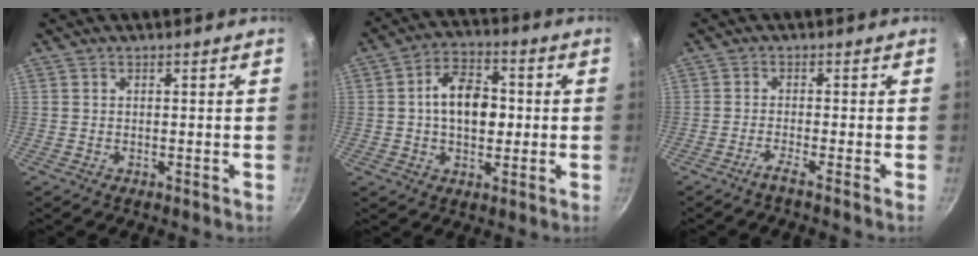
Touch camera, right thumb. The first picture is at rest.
{"total": 10.9, "force": [0.3, 7.2, 8.1], "torque": [-0.099, 0.018, -0.006]}
{"total": 2.2, "force": [-1.5, -0.7, 1.5], "torque": [-0.045, 0.005, -0.033]}